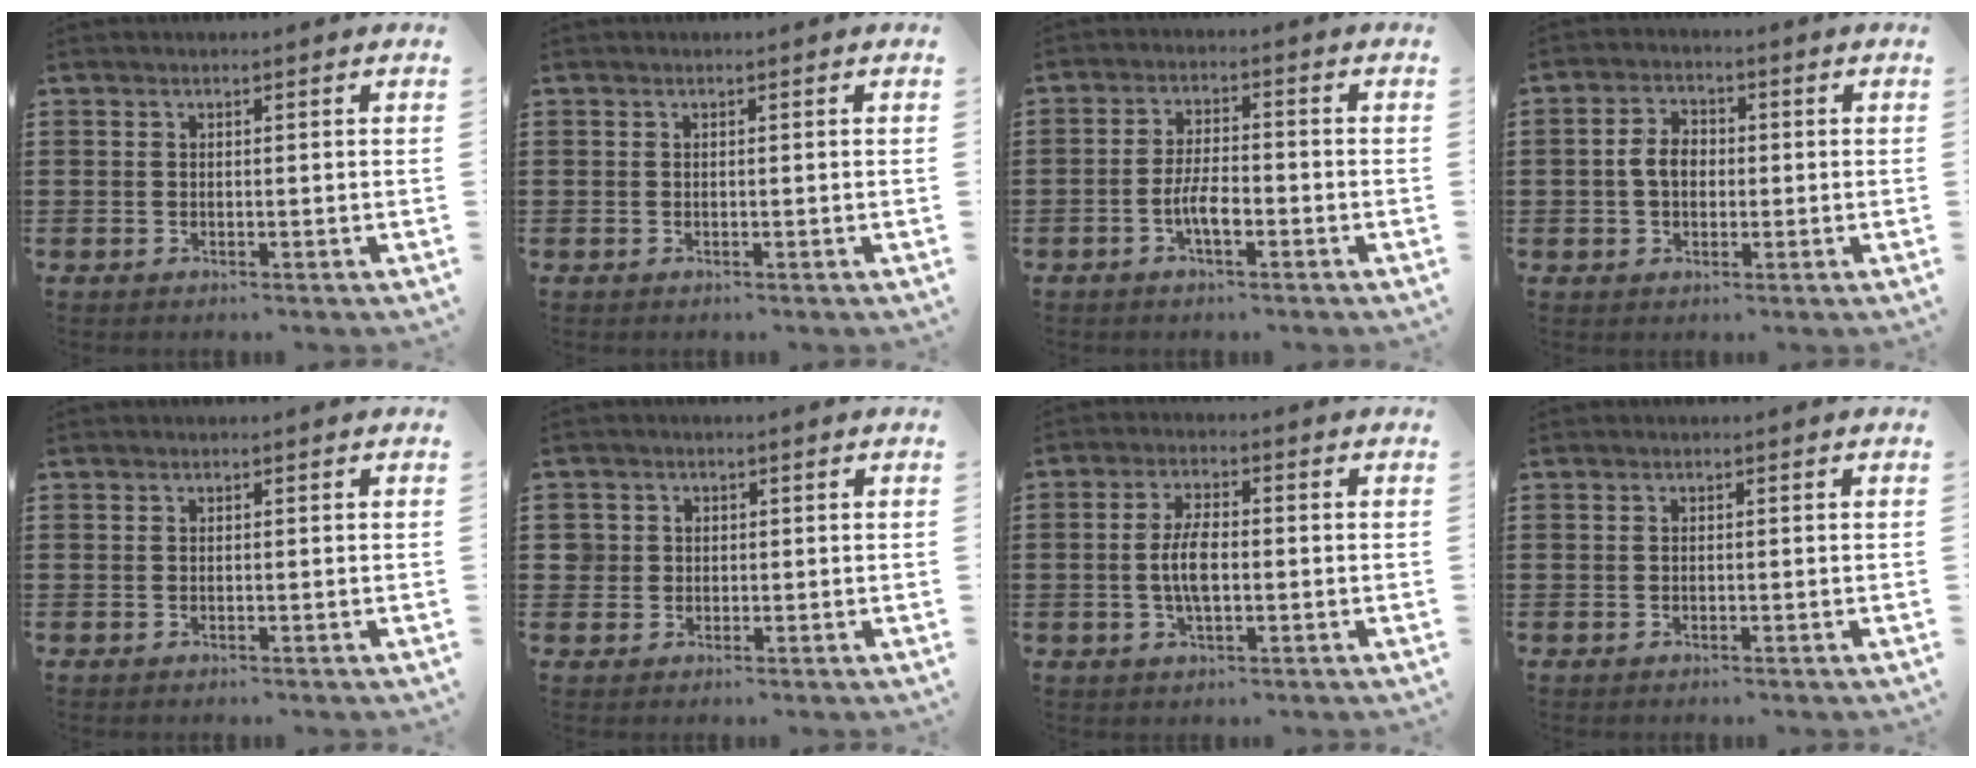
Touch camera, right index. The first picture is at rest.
{"total": 0.0}
{"total": 4.6, "force": [-1.8, 1.0, 4.1], "torque": [-0.084, -0.001, -0.038]}
{"total": 3.7, "force": [-0.1, 2.3, 2.9], "torque": [-0.062, 0.008, -0.005]}
{"total": 0.0}
{"total": 2.4, "force": [0.3, 2.4, 0.3], "torque": [-0.018, 0.012, 0.004]}
{"total": 5.5, "force": [-0.6, 2.0, 5.0], "torque": [-0.107, -0.002, -0.015]}
{"total": 0.0}